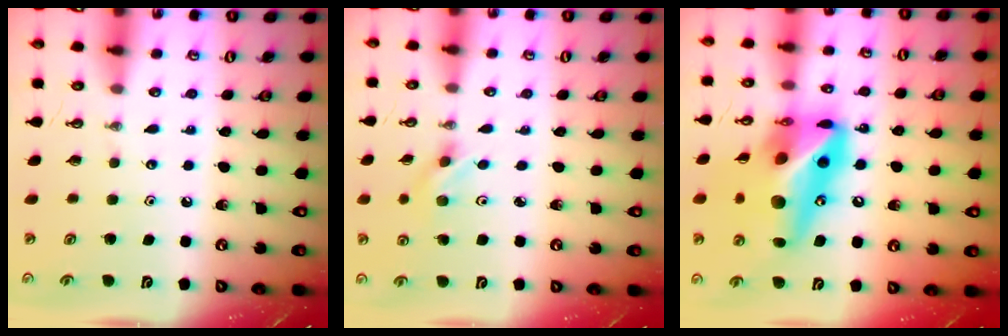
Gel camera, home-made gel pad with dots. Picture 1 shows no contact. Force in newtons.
{"total": 2.0, "press": 1.9, "slide": 0.6}
{"total": 21.6, "press": 21.3, "slide": 3.3}